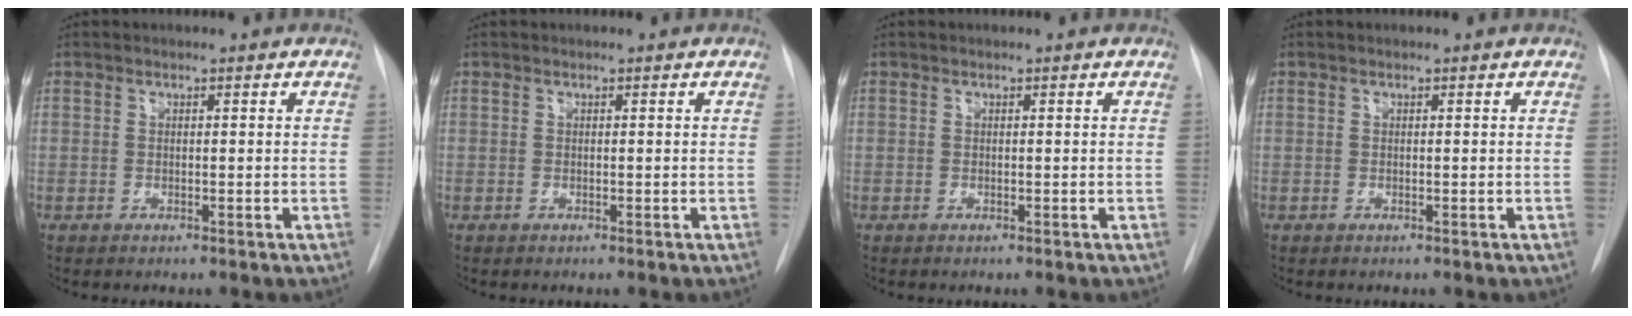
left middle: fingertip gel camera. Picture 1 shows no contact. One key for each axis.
{"total": 0.0}
{"total": 0.0}
{"total": 0.0}